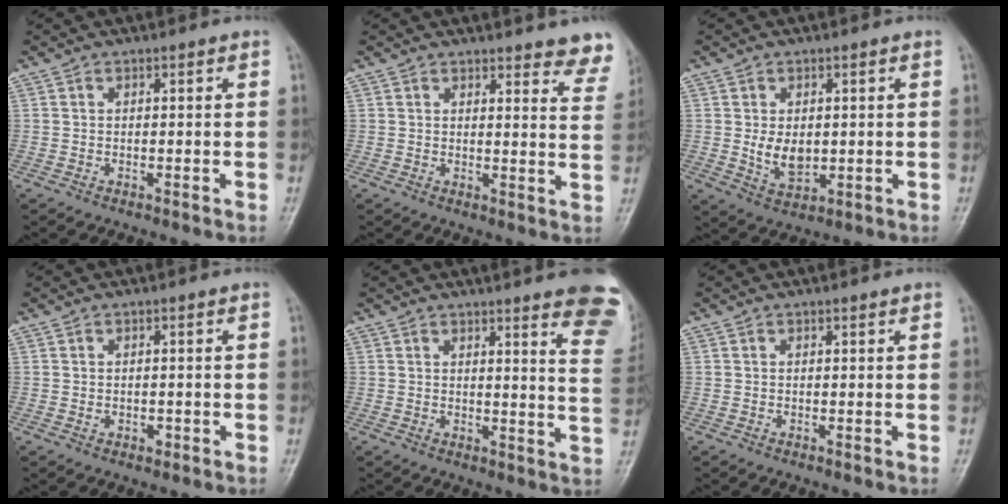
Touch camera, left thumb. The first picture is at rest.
{"total": 10.3, "force": [9.5, 2.3, 3.4], "torque": [0.008, -0.051, 0.083]}
{"total": 5.5, "force": [0.3, 3.7, 4.1], "torque": [-0.054, -0.012, 0.016]}
{"total": 1.4, "force": [-0.3, 1.1, 0.8], "torque": [-0.008, 0.004, -0.002]}
{"total": 15.0, "force": [10.9, 1.9, 10.1], "torque": [-0.097, -0.070, 0.110]}
{"total": 0.5, "force": [0.4, 0.1, 0.3], "torque": [-0.005, -0.002, 0.004]}